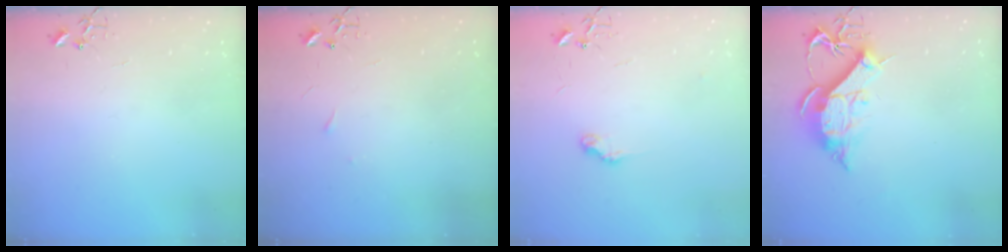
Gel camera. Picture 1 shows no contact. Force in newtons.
{"total": 3.4, "press": 3.3, "slide": 0.4}
{"total": 7.1, "press": 7.1, "slide": 0.5}
{"total": 13.2, "press": 13.1, "slide": 1.5}